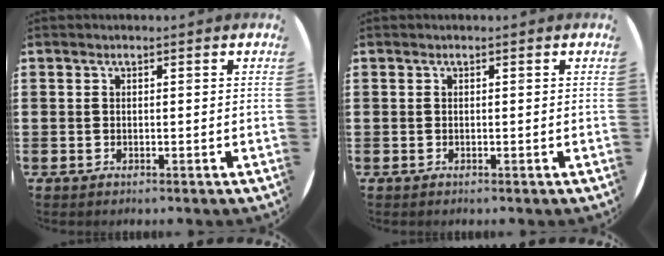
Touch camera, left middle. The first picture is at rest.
{"total": 0.0}